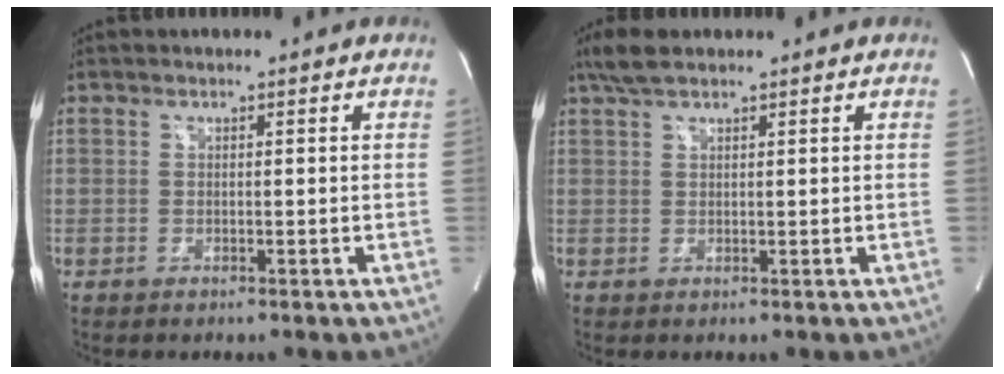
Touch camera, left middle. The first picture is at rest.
{"total": 3.6, "force": [2.8, 0.9, 2.0], "torque": [-0.050, 0.016, 0.057]}